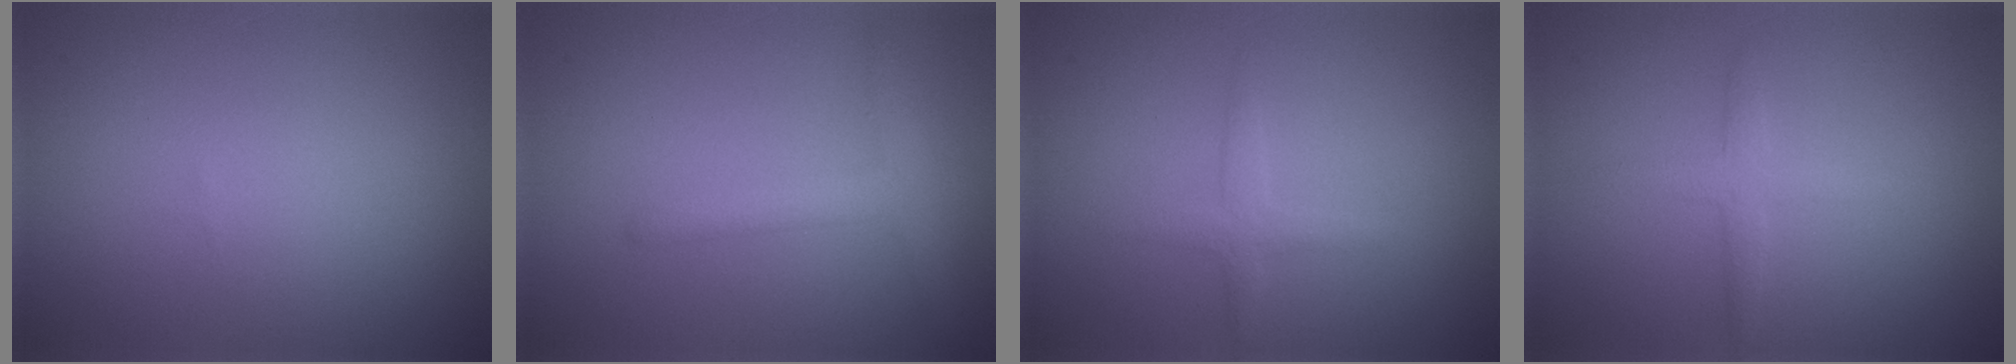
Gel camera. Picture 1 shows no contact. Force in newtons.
{"total": 2.7, "press": 2.7, "slide": 0.2}
{"total": 1.6, "press": 1.6, "slide": 0.1}
{"total": 1.7, "press": 1.7, "slide": 0.1}